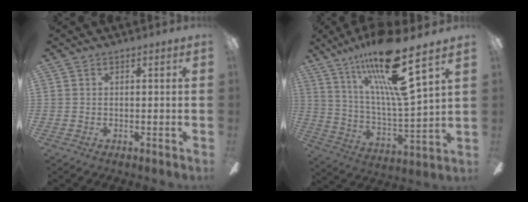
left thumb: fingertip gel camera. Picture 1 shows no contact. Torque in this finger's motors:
{"motor_torque": [0.54, 0.37, 1.84, -0.93, 0.40]}